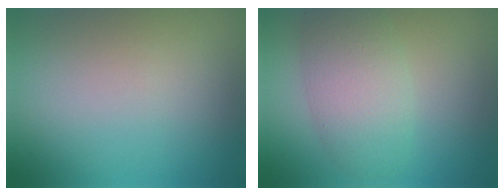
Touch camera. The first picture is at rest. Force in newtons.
{"total": 5.1, "press": 5.1, "slide": 0.2}